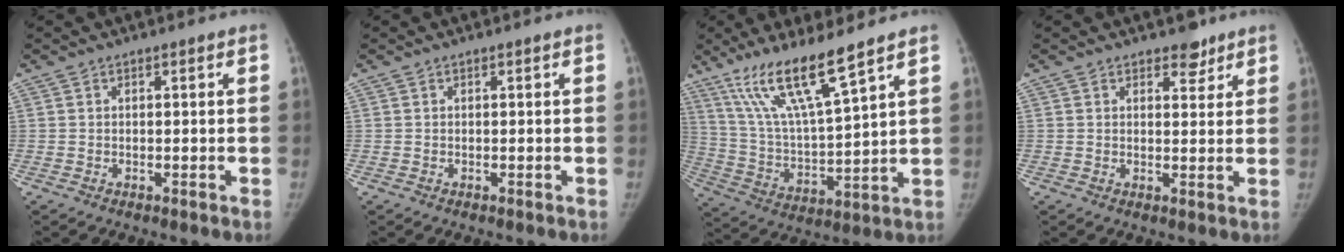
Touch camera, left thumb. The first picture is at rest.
{"total": 0.0}
{"total": 14.9, "force": [10.3, 1.6, 10.7], "torque": [-0.198, -0.056, 0.209]}
{"total": 3.3, "force": [2.5, 1.9, 1.2], "torque": [0.006, -0.015, 0.035]}